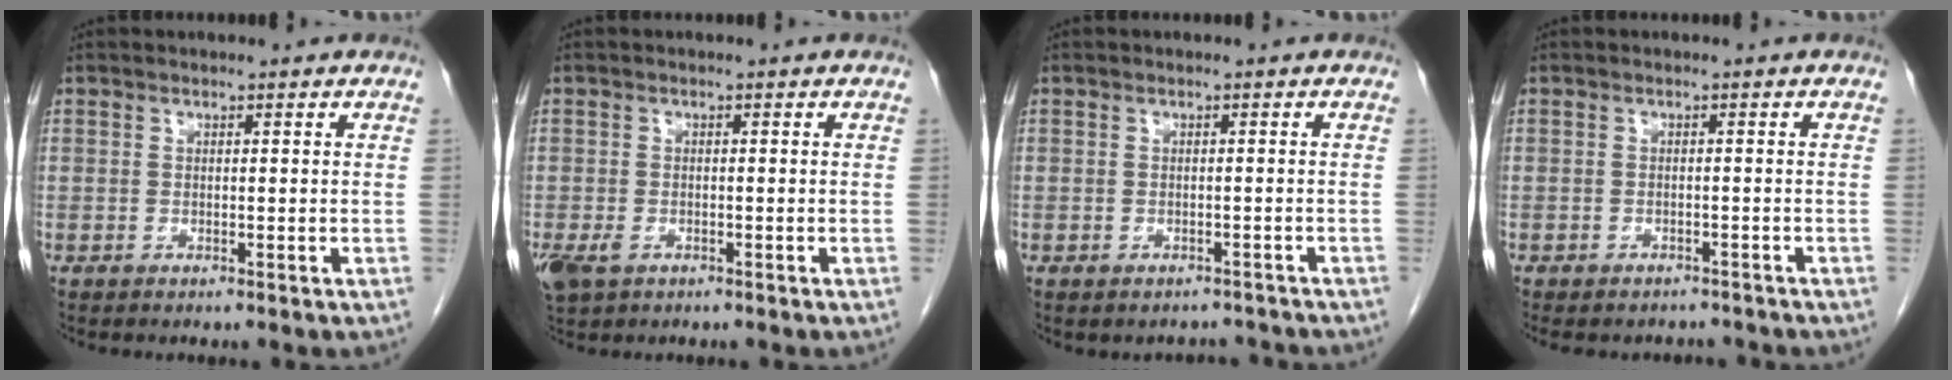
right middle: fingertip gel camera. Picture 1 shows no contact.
{"total": 4.0, "force": [-2.0, 2.4, 2.4], "torque": [-0.056, -0.008, -0.029]}
{"total": 2.5, "force": [-2.2, 1.2, -0.1], "torque": [0.004, 0.006, -0.028]}
{"total": 6.3, "force": [-5.7, 2.6, 1.1], "torque": [-0.011, 0.000, -0.067]}